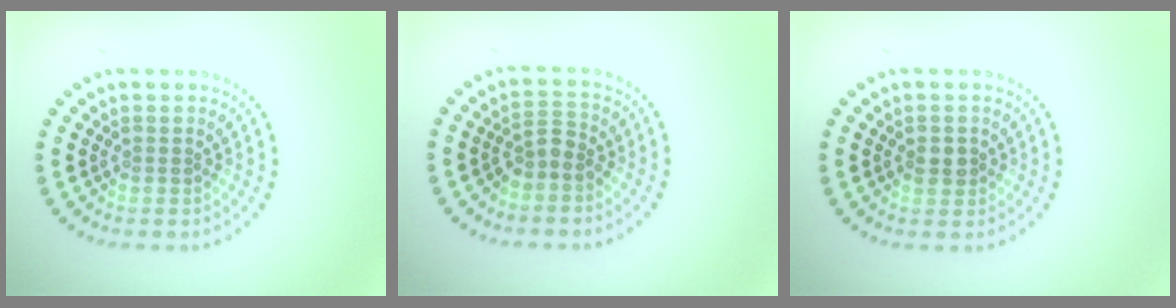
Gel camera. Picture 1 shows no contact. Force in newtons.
{"total": 1.8, "press": 1.4, "slide": 1.2}
{"total": 1.4, "press": 1.4, "slide": 0.2}